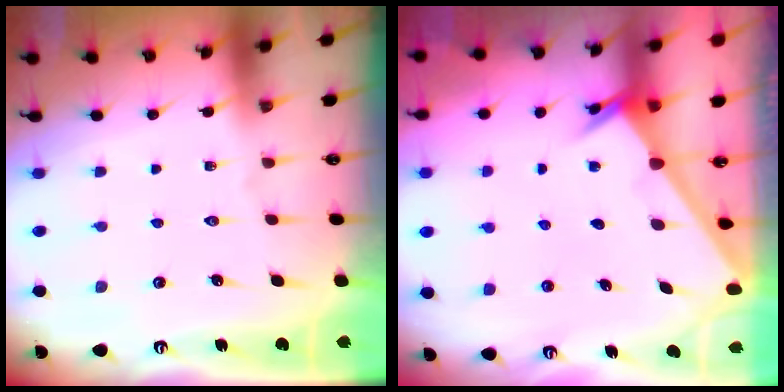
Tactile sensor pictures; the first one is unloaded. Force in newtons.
{"total": 2.4, "press": 2.4, "slide": 0.2}